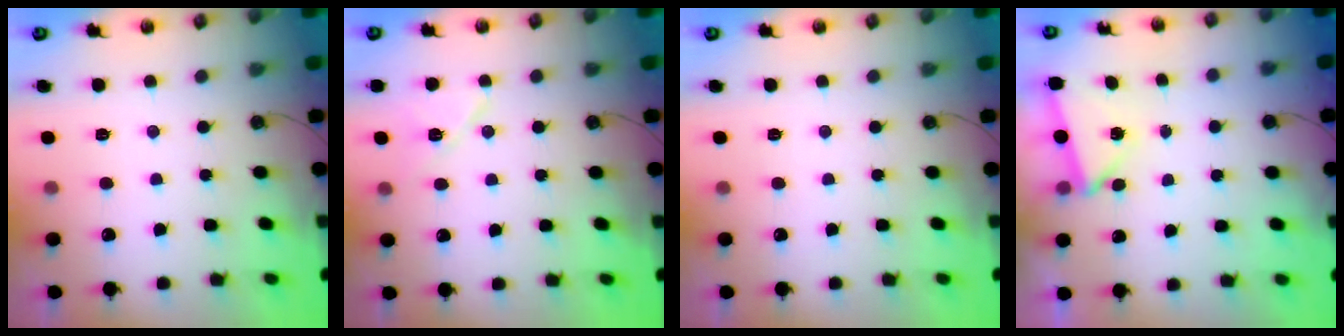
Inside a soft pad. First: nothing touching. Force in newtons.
{"total": 8.6, "press": 8.5, "slide": 1.2}
{"total": 0.0}
{"total": 2.7, "press": 0.8, "slide": 2.6}